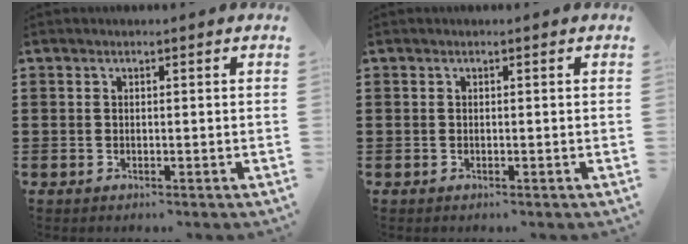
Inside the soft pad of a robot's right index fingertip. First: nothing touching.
{"total": 0.0}